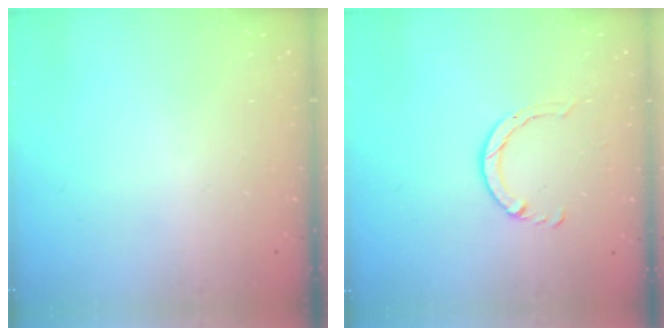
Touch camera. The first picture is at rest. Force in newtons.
{"total": 3.6, "press": 3.5, "slide": 0.4}